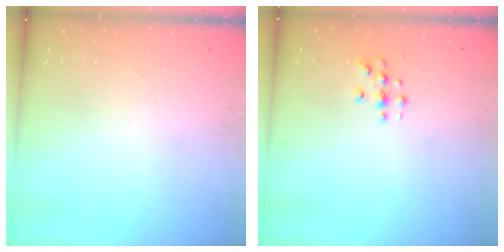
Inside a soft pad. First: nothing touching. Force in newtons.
{"total": 3.2, "press": 3.2, "slide": 0.2}